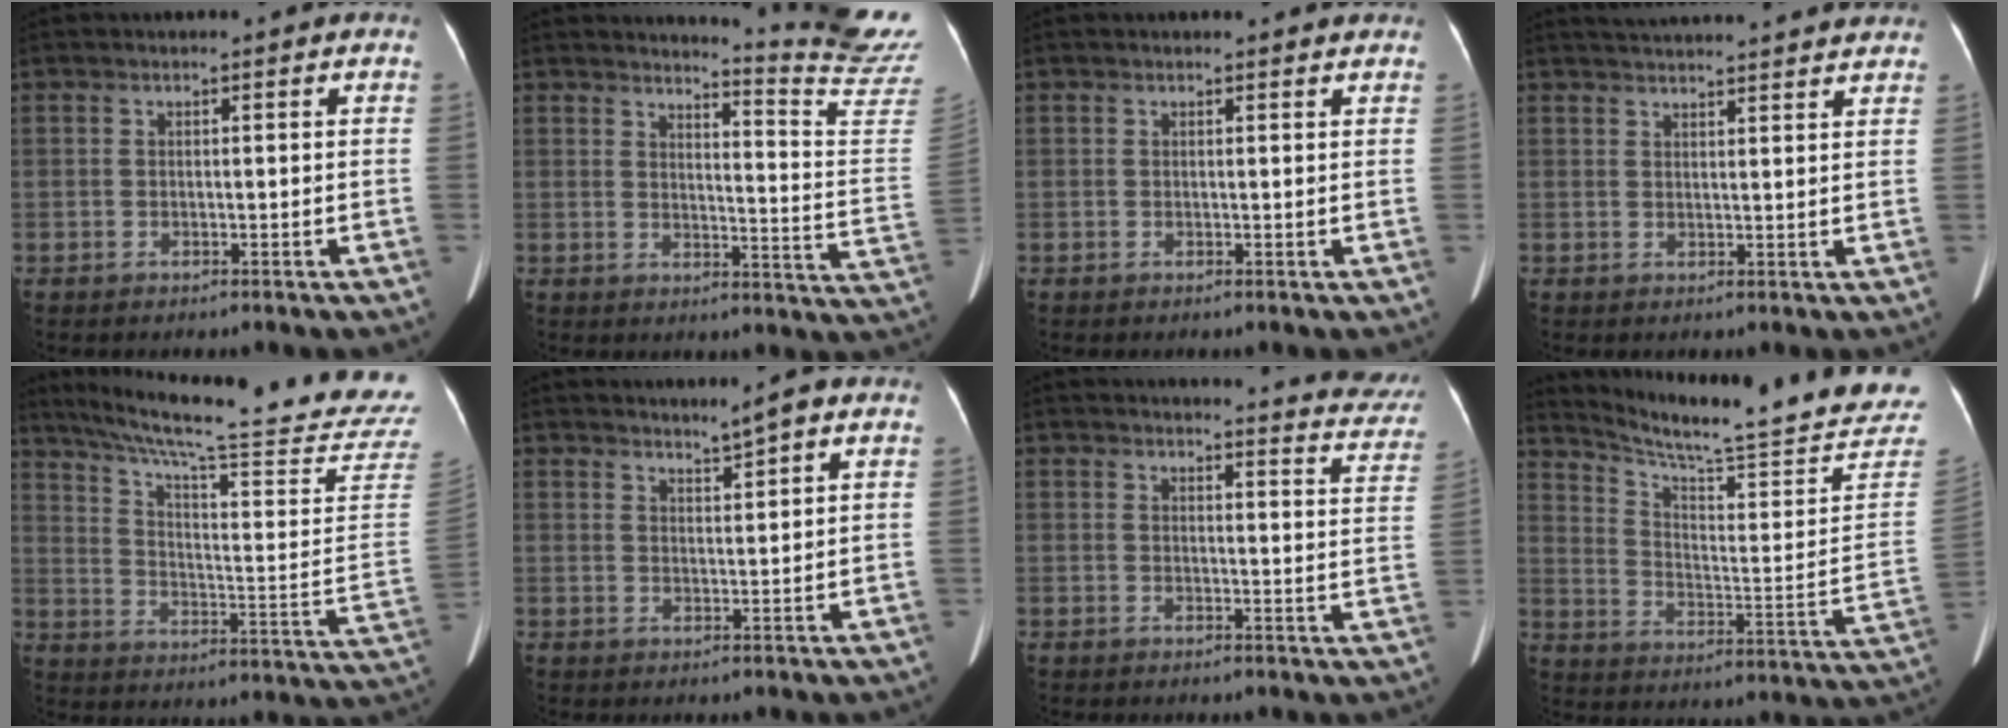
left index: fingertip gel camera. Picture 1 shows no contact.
{"total": 14.1, "force": [13.5, -3.1, 2.3], "torque": [-0.040, -0.148, 0.146]}
{"total": 1.2, "force": [1.2, 0.1, 0.1], "torque": [-0.010, -0.007, 0.009]}
{"total": 14.1, "force": [13.3, 0.7, 4.6], "torque": [-0.072, 0.019, 0.170]}
{"total": 27.7, "force": [24.0, -0.5, 13.8], "torque": [-0.224, -0.119, 0.308]}
{"total": 2.3, "force": [1.9, -0.5, 1.1], "torque": [-0.028, -0.005, 0.038]}
{"total": 13.1, "force": [12.8, 1.2, 2.1], "torque": [0.003, -0.081, 0.110]}
{"total": 25.1, "force": [23.2, 0.1, 9.6], "torque": [-0.157, -0.127, 0.295]}